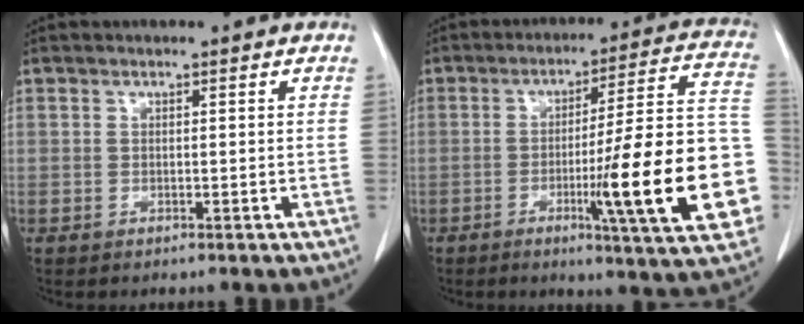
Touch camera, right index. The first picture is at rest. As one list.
[{"total": 21.1, "force": [-5.4, 0.9, 20.4], "torque": [-0.217, 0.010, -0.070]}]